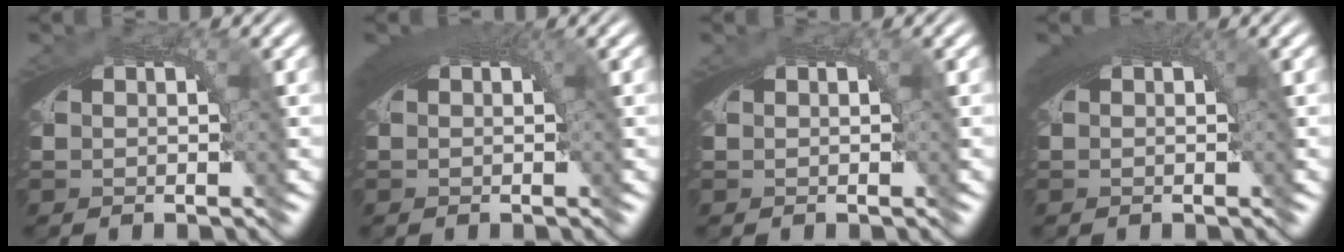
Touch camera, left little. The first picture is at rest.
{"total": 3.1, "force": [1.1, 0.9, 2.7], "torque": [-0.031, 0.009, 0.013]}
{"total": 0.0}
{"total": 2.4, "force": [1.0, 0.6, 2.1], "torque": [-0.023, 0.007, 0.013]}